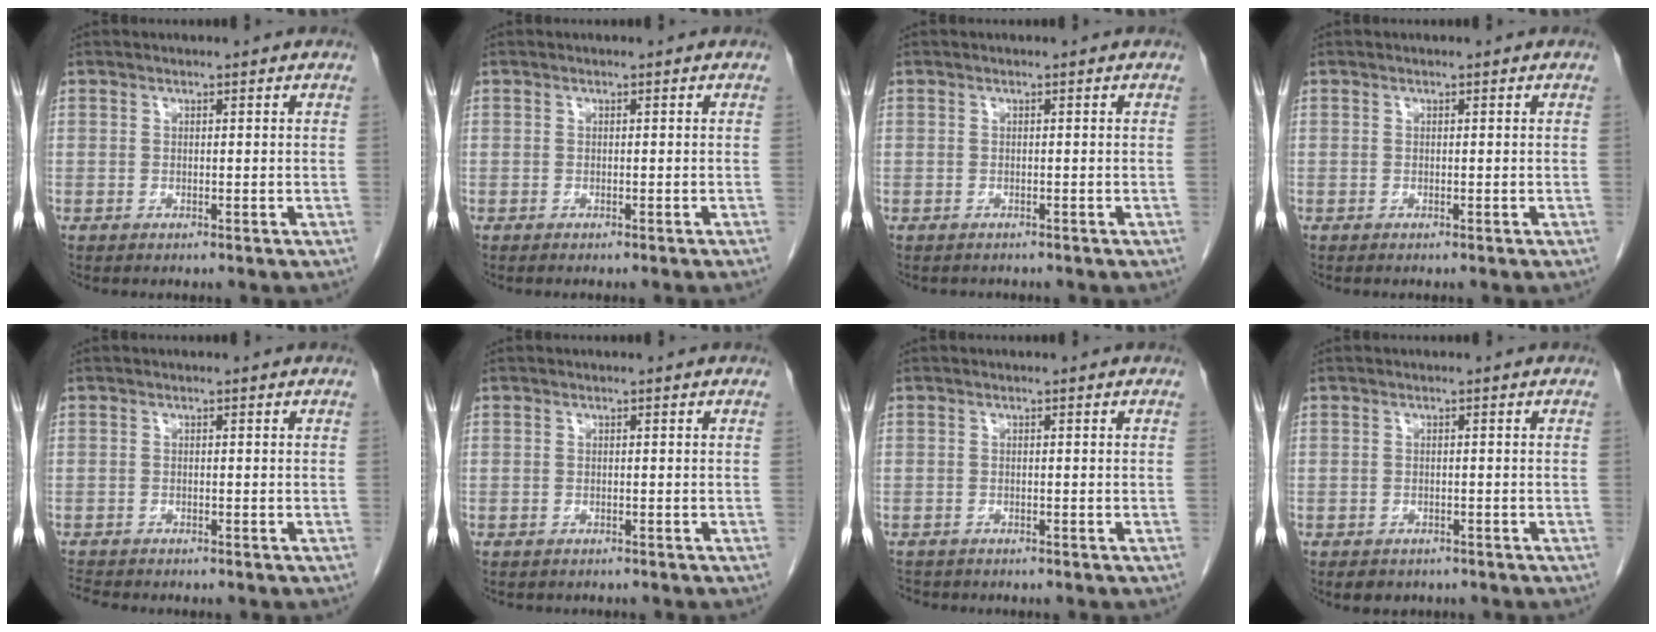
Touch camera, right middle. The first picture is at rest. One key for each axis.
{"total": 0.9, "fx": -0.8, "fy": -0.2, "fz": 0.4, "tx": 0.000, "ty": 0.004, "tz": -0.012}
{"total": 1.3, "fx": -1.2, "fy": 0.6, "fz": 0.0, "tx": -0.011, "ty": -0.003, "tz": -0.018}
{"total": 0.0}
{"total": 2.4, "fx": -2.3, "fy": 0.2, "fz": 0.5, "tx": -0.014, "ty": -0.012, "tz": -0.038}
{"total": 1.7, "fx": -1.5, "fy": 0.6, "fz": 0.4, "tx": -0.015, "ty": -0.004, "tz": -0.018}
{"total": 2.7, "fx": -2.4, "fy": 1.0, "fz": 0.5, "tx": -0.011, "ty": -0.007, "tz": -0.036}
{"total": 3.5, "fx": -2.8, "fy": 2.0, "fz": 1.0, "tx": -0.012, "ty": 0.000, "tz": -0.031}